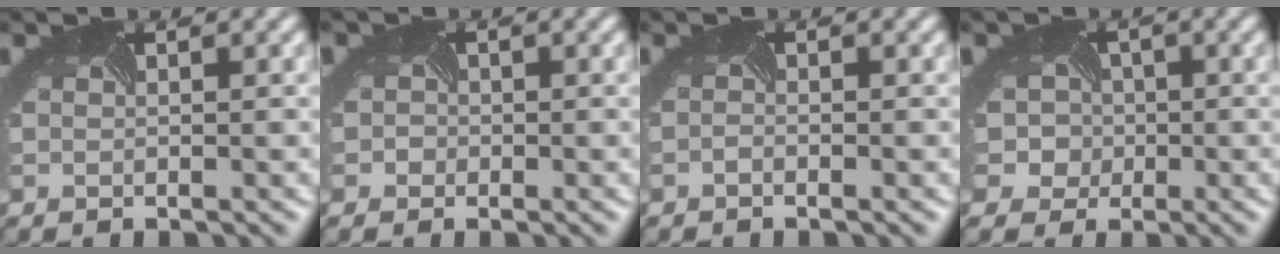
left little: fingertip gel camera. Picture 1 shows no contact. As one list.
[{"total": 1.7, "force": [0.0, 1.7, 0.1], "torque": [0.000, 0.008, -0.019]}, {"total": 0.6, "force": [-0.4, -0.3, -0.4], "torque": [-0.005, -0.002, -0.011]}, {"total": 6.3, "force": [0.1, 6.0, 1.9], "torque": [-0.030, 0.021, -0.045]}]